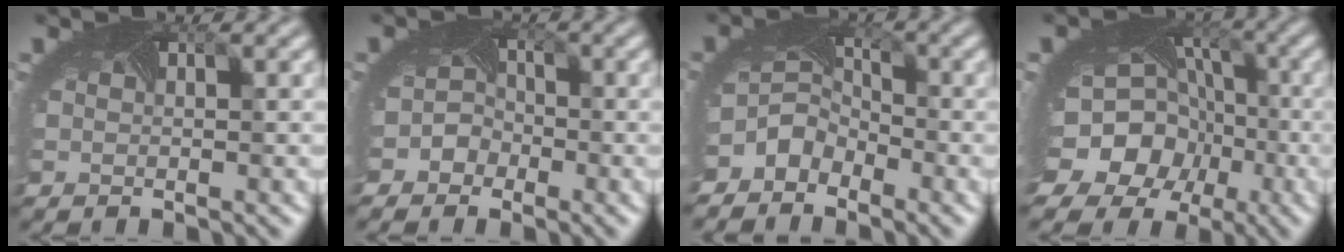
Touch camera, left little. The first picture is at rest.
{"total": 2.4, "force": [-1.5, 1.9, 0.3], "torque": [0.006, -0.001, -0.032]}
{"total": 3.5, "force": [-2.7, 2.0, 1.0], "torque": [-0.023, -0.008, -0.064]}
{"total": 14.0, "force": [-4.9, 11.9, 5.4], "torque": [-0.122, -0.033, -0.090]}